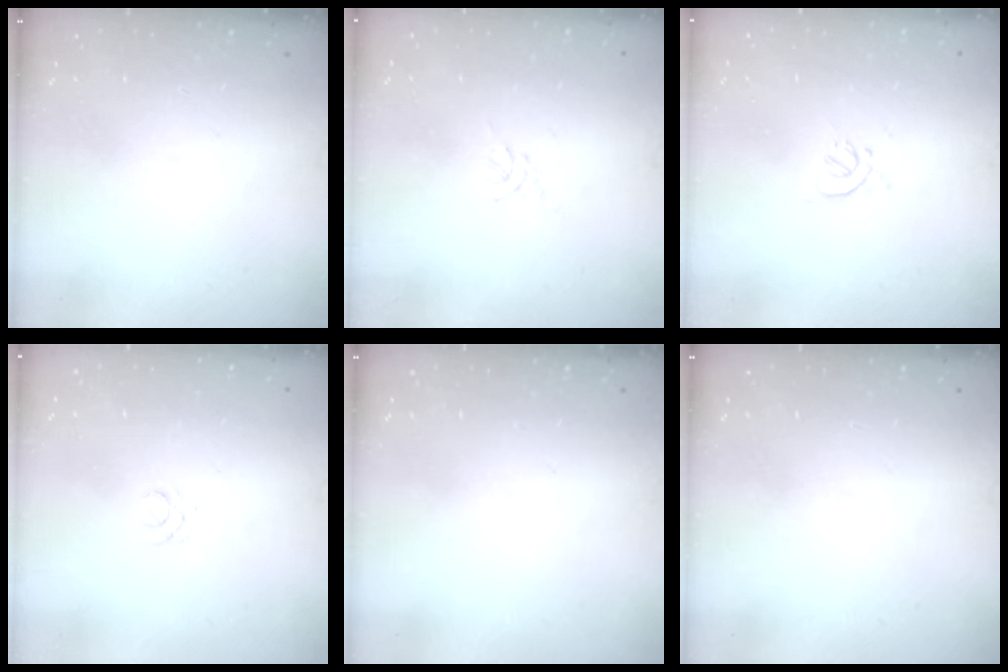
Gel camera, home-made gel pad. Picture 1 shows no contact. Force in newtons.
{"total": 0.0}
{"total": 1.7, "press": 1.7, "slide": 0.5}
{"total": 1.5, "press": 1.5, "slide": 0.2}
{"total": 0.0}
{"total": 0.0}